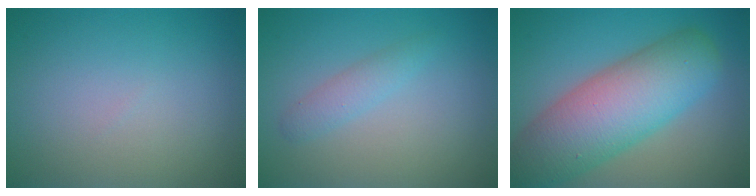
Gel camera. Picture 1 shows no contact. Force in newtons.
{"total": 1.6, "press": 1.6, "slide": 0.1}
{"total": 10.2, "press": 10.2, "slide": 0.4}